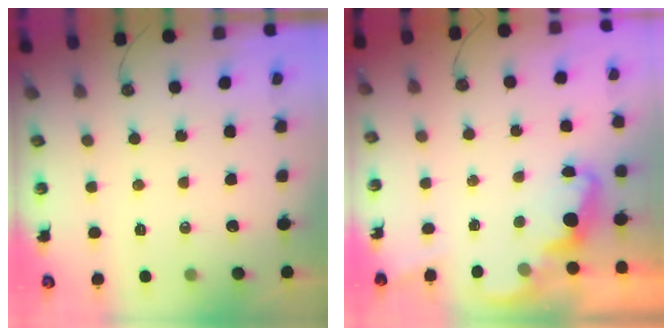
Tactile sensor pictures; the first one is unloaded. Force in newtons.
{"total": 2.2, "press": 2.1, "slide": 0.5}